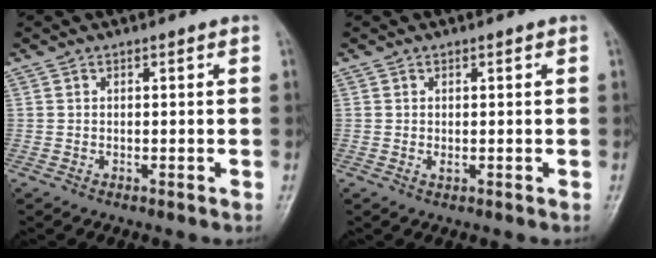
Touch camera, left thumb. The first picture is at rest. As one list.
[{"total": 0.9, "force": [0.1, 0.5, 0.7], "torque": [-0.011, -0.002, 0.004]}]